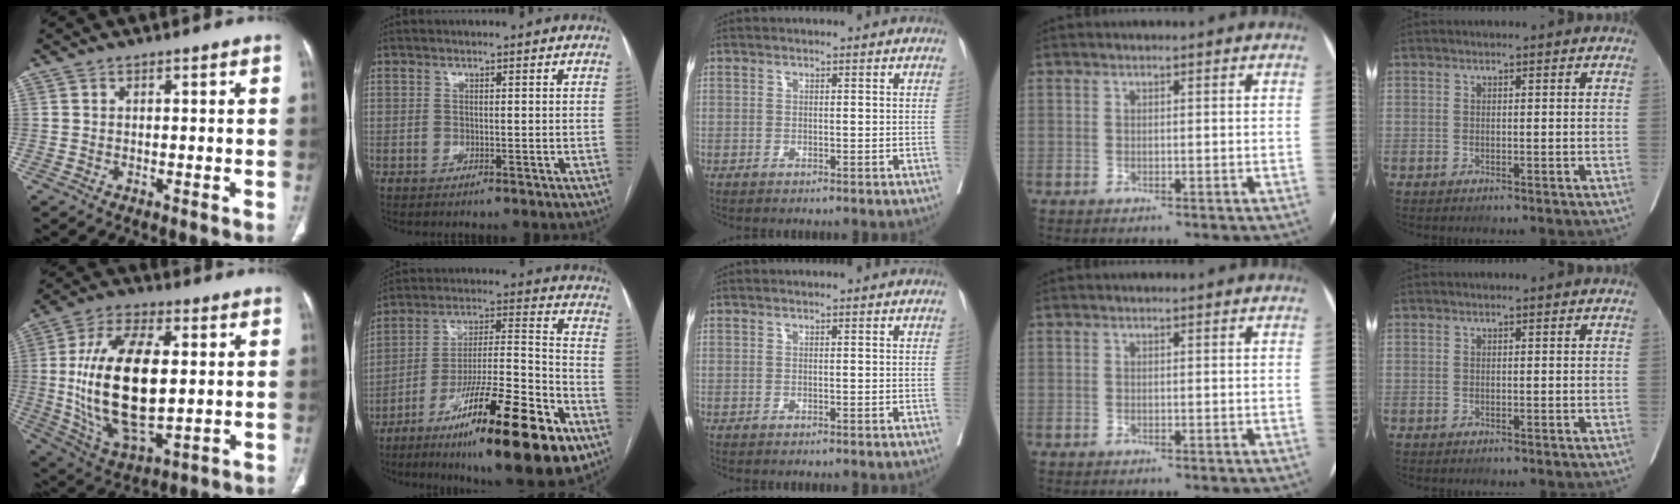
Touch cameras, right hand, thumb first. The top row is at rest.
{"thumb": {"total": 22.0, "force": [1.3, 10.6, 19.2], "torque": [-0.365, -0.009, 0.032]}, "index": {"total": 27.9, "force": [-15.1, 3.3, 23.2], "torque": [-0.327, -0.023, -0.244]}}